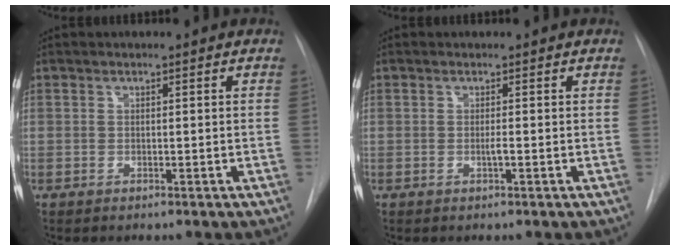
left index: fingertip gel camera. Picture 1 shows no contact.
{"total": 0.8, "force": [-0.5, -0.1, 0.5], "torque": [-0.011, -0.007, -0.011]}